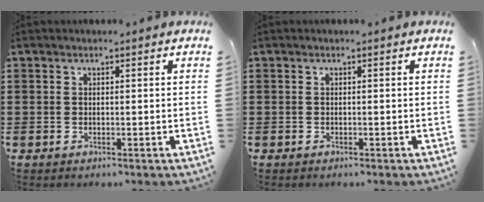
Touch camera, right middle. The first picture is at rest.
{"total": 0.0}